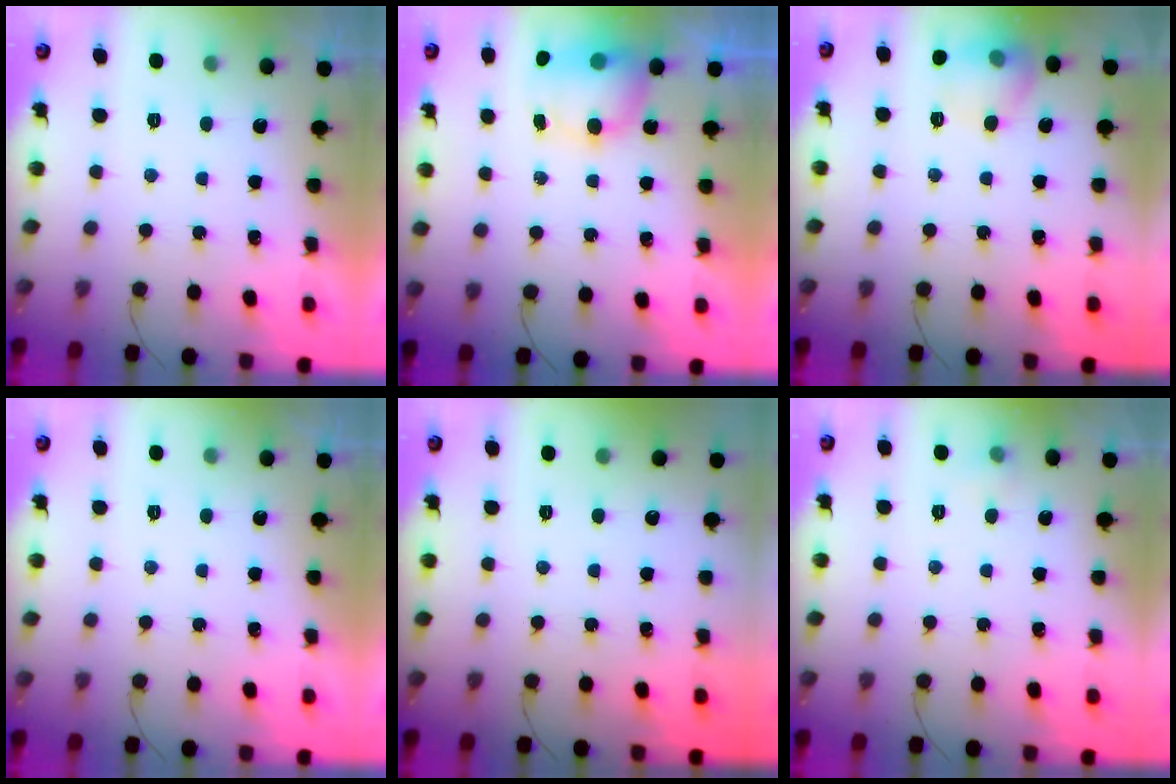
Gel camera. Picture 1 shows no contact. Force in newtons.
{"total": 9.8, "press": 8.3, "slide": 5.3}
{"total": 10.6, "press": 10.6, "slide": 0.5}
{"total": 0.0}
{"total": 0.0}
{"total": 3.6, "press": 3.3, "slide": 1.5}